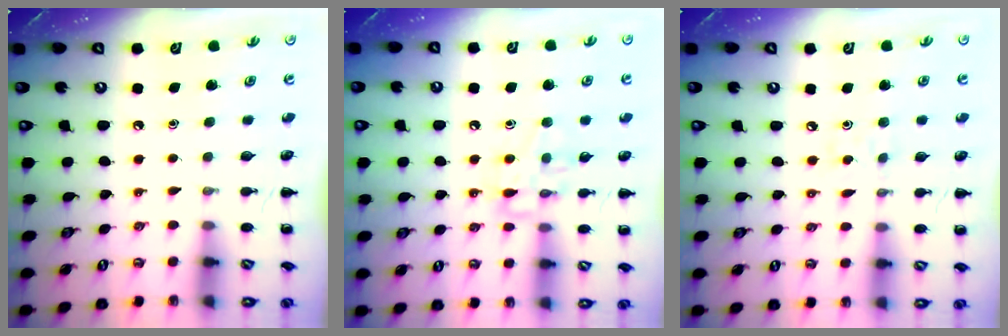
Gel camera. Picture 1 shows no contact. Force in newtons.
{"total": 9.4, "press": 9.4, "slide": 0.3}
{"total": 1.8, "press": 1.7, "slide": 0.6}